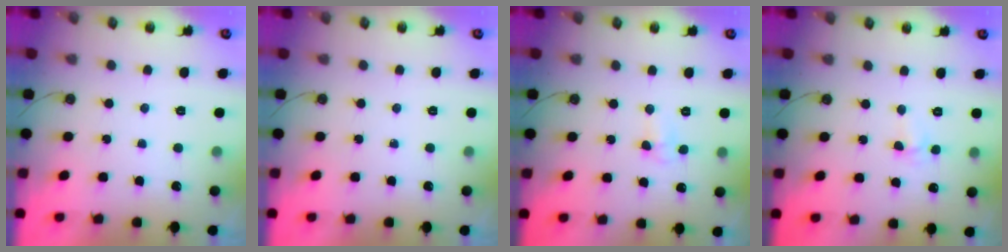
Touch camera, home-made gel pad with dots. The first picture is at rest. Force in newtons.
{"total": 0.0}
{"total": 5.5, "press": 4.4, "slide": 3.4}
{"total": 3.2, "press": 3.2, "slide": 0.4}